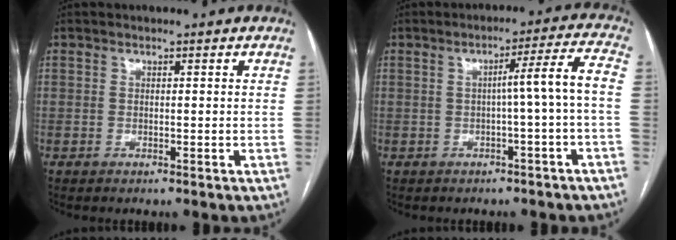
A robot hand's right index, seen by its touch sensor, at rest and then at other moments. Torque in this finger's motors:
{"motor_torque": [0.66, -0.01, 0.35, 0.07]}